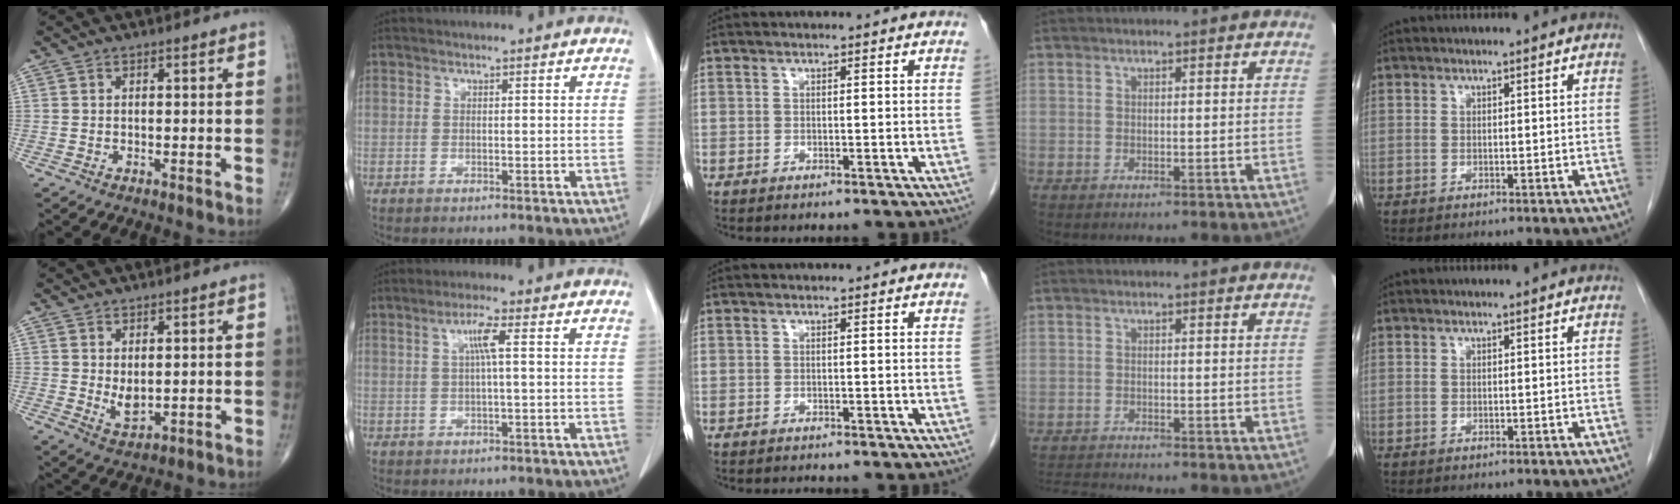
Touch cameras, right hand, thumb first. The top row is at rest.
{"thumb": {"total": 3.6, "force": [0.5, 1.9, 3.0], "torque": [-0.044, -0.014, 0.018]}, "index": {"total": 3.5, "force": [0.8, 0.1, 3.4], "torque": [-0.065, 0.007, 0.015]}, "middle": {"total": 0.6, "force": [-0.6, 0.0, 0.1], "torque": [-0.007, -0.002, -0.007]}, "ring": {"total": 3.0, "force": [-2.9, -0.7, 0.2], "torque": [-0.010, -0.019, -0.049]}}